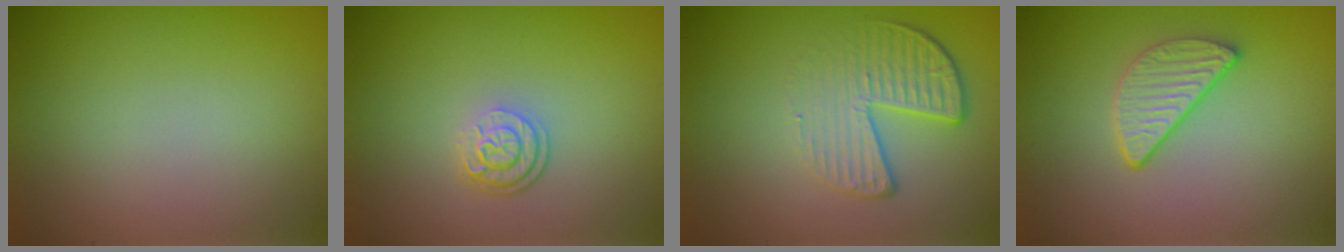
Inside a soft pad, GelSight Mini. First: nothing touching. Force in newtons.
{"total": 2.6, "press": 1.9, "slide": 1.7}
{"total": 4.4, "press": 2.9, "slide": 3.3}
{"total": 3.2, "press": 2.6, "slide": 2.0}